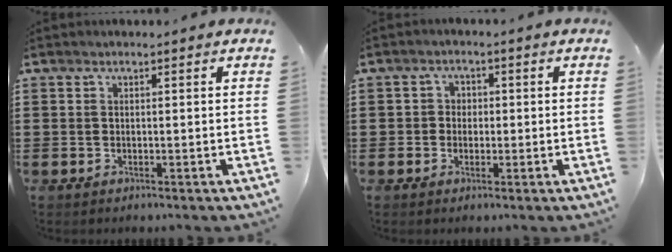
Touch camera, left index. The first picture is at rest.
{"total": 2.1, "force": [-0.5, 2.0, 0.6], "torque": [-0.020, 0.008, -0.014]}